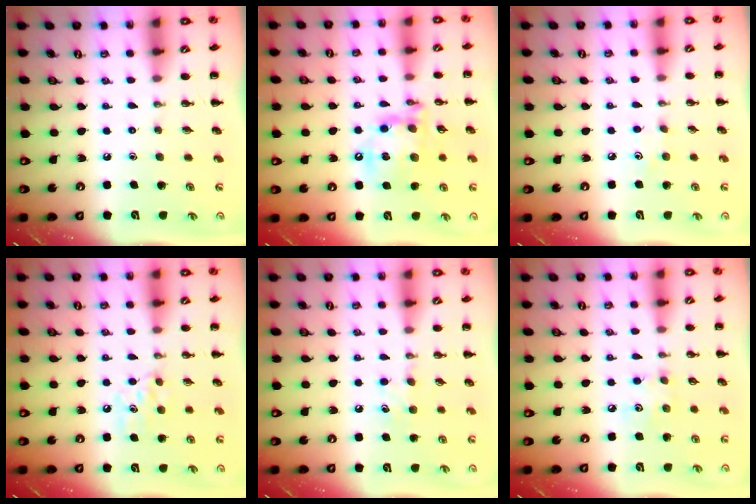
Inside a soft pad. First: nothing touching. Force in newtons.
{"total": 14.4, "press": 14.2, "slide": 2.7}
{"total": 2.9, "press": 2.8, "slide": 0.8}
{"total": 6.3, "press": 6.0, "slide": 1.8}
{"total": 5.9, "press": 5.7, "slide": 1.6}
{"total": 3.9, "press": 3.8, "slide": 0.6}